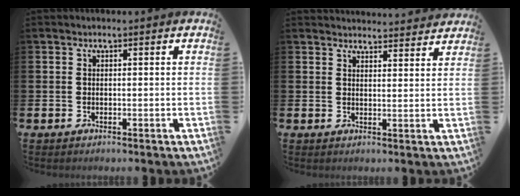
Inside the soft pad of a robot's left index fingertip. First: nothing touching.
{"total": 3.5, "force": [3.5, 0.2, -0.2], "torque": [0.004, -0.025, 0.062]}